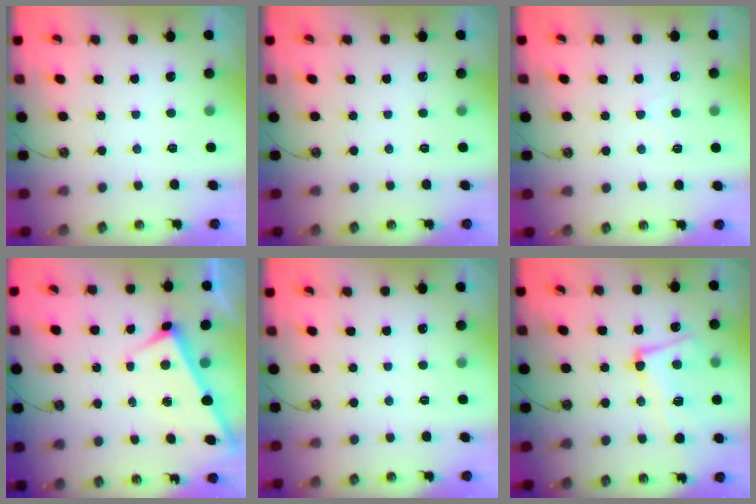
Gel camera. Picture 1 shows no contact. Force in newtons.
{"total": 0.0}
{"total": 1.5, "press": 1.4, "slide": 0.3}
{"total": 4.6, "press": 4.6, "slide": 0.1}
{"total": 0.0}
{"total": 8.1, "press": 7.8, "slide": 2.0}